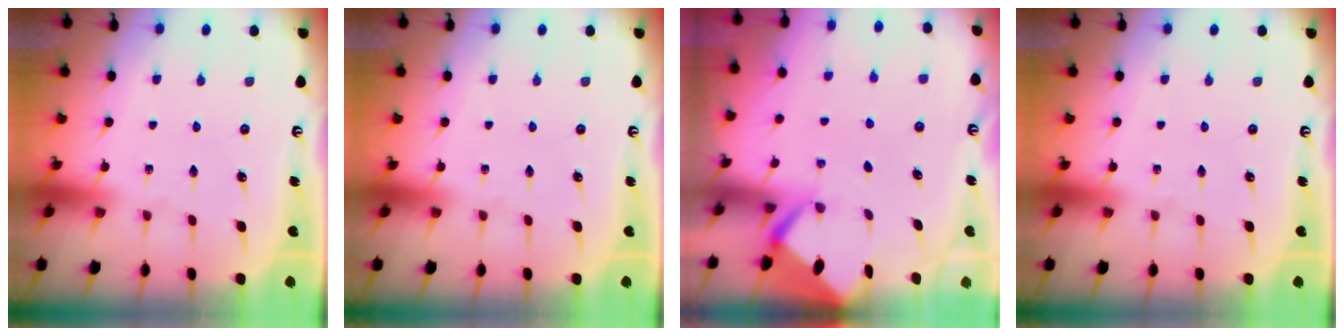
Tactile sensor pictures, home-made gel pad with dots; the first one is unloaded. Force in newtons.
{"total": 0.0}
{"total": 2.5, "press": 2.5, "slide": 0.3}
{"total": 0.0}